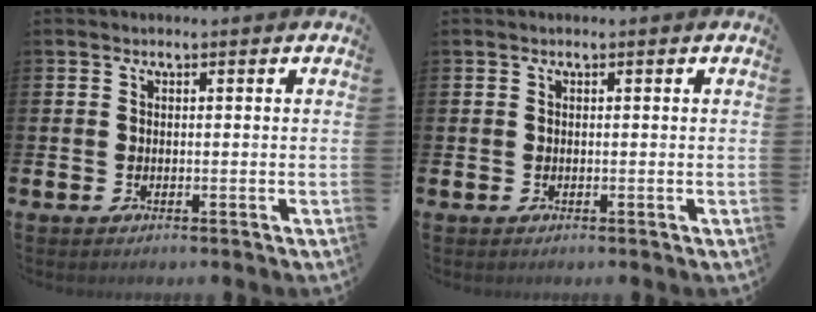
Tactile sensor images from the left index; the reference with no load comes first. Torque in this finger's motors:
{"motor_torque": [-0.03, 0.00, 0.03, 0.01]}